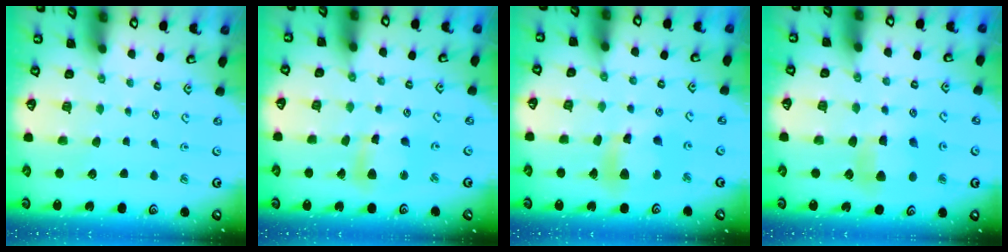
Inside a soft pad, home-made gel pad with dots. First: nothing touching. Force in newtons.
{"total": 8.8, "press": 8.7, "slide": 1.1}
{"total": 10.9, "press": 10.7, "slide": 2.1}
{"total": 6.4, "press": 6.3, "slide": 0.5}